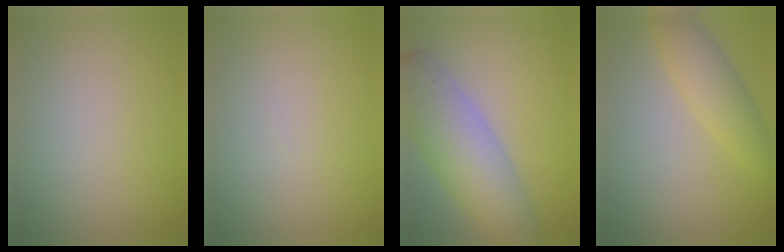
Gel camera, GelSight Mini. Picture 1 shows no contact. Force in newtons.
{"total": 0.0}
{"total": 7.6, "press": 7.6, "slide": 0.4}
{"total": 3.5, "press": 3.5, "slide": 0.2}